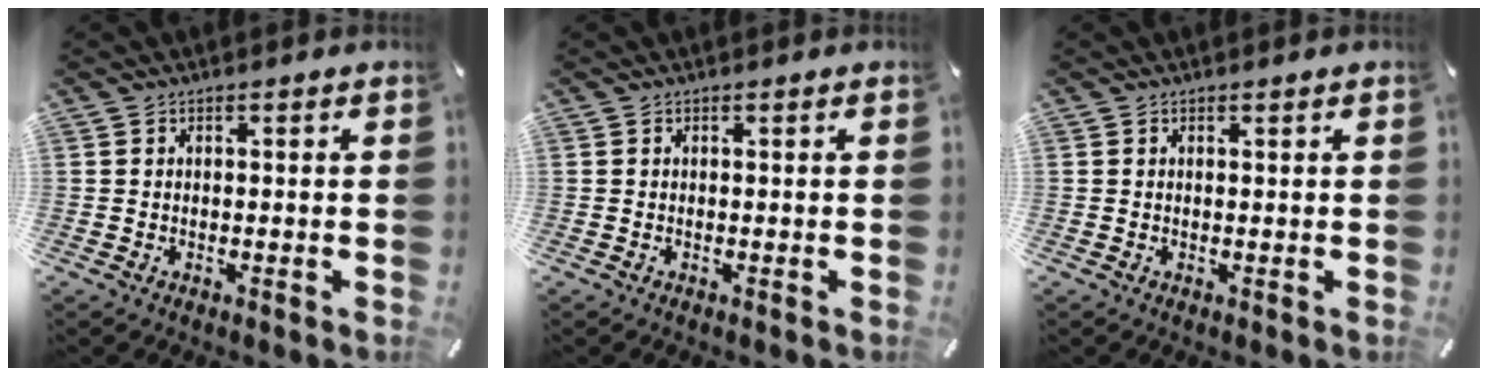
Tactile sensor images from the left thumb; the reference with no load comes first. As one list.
[{"total": 0.0}, {"total": 0.0}]